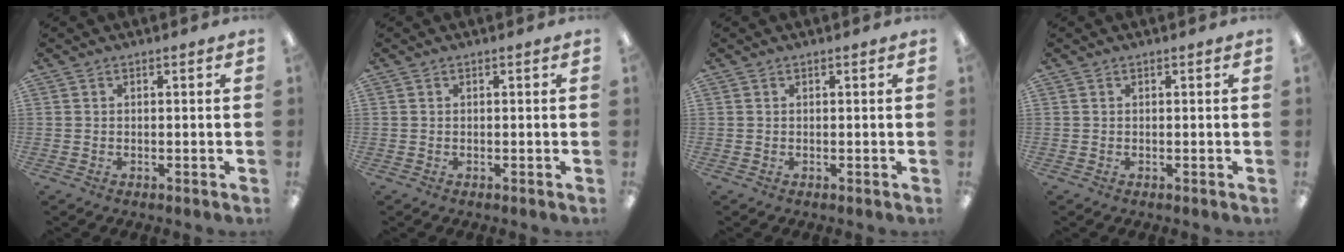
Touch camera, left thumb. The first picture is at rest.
{"total": 0.0}
{"total": 0.0}
{"total": 0.0}